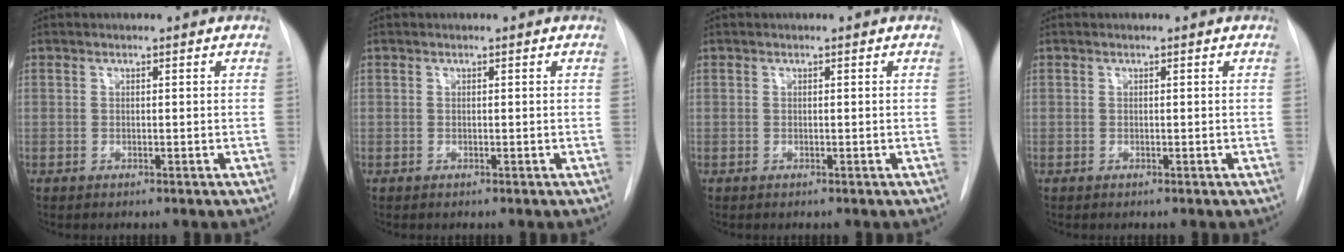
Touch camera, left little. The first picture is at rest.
{"total": 0.0}
{"total": 0.0}
{"total": 0.0}